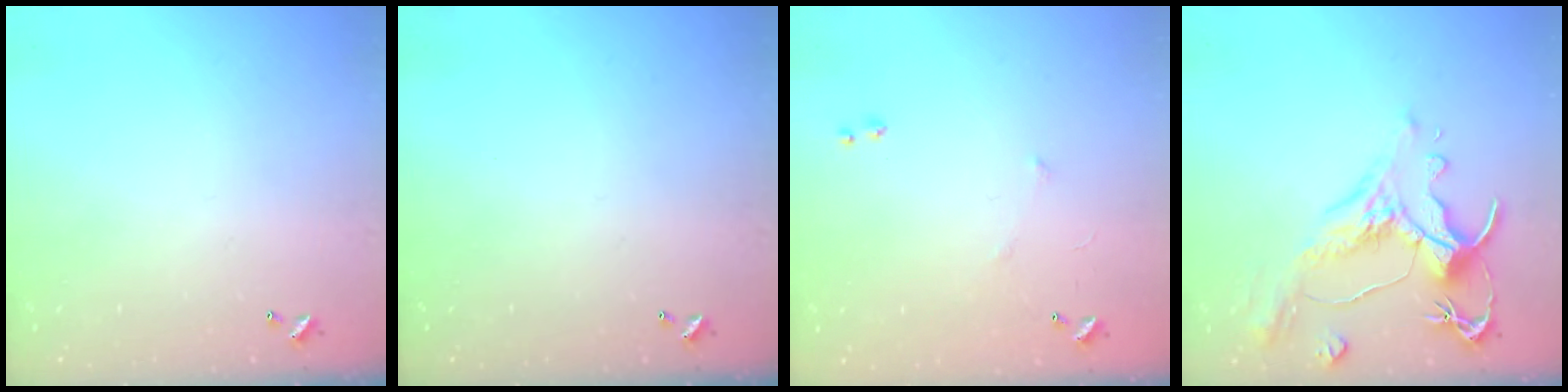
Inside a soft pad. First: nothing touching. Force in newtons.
{"total": 0.0}
{"total": 5.2, "press": 5.1, "slide": 0.9}
{"total": 1.6, "press": 0.4, "slide": 1.6}